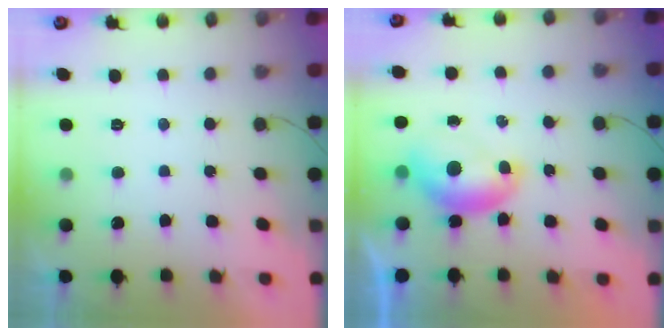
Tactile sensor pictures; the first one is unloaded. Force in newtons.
{"total": 7.2, "press": 7.2, "slide": 0.7}